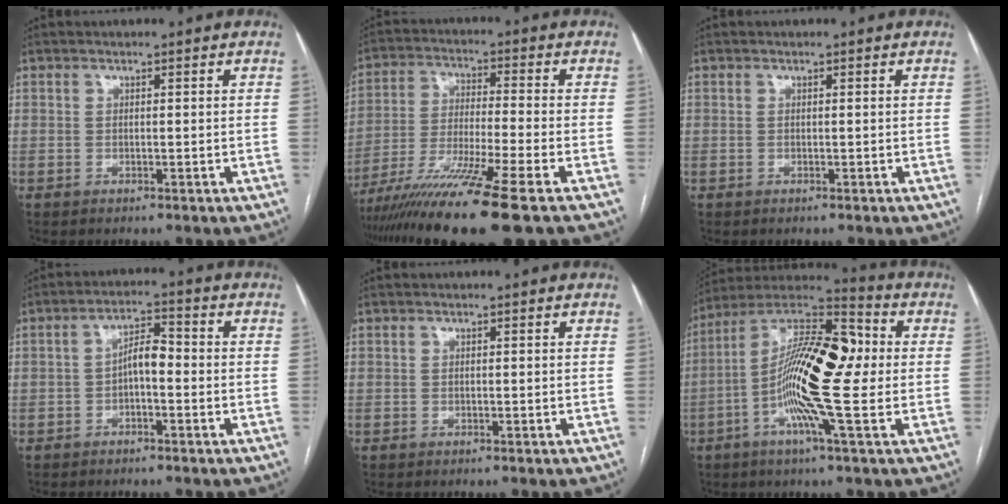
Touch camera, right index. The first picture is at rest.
{"total": 15.4, "force": [-10.7, -1.5, 11.0], "torque": [-0.208, -0.044, -0.188]}
{"total": 0.0}
{"total": 4.2, "force": [-0.9, 1.5, 3.8], "torque": [-0.065, 0.018, -0.016]}
{"total": 0.0}
{"total": 18.3, "force": [-0.8, 2.6, 18.1], "torque": [-0.324, 0.022, -0.029]}